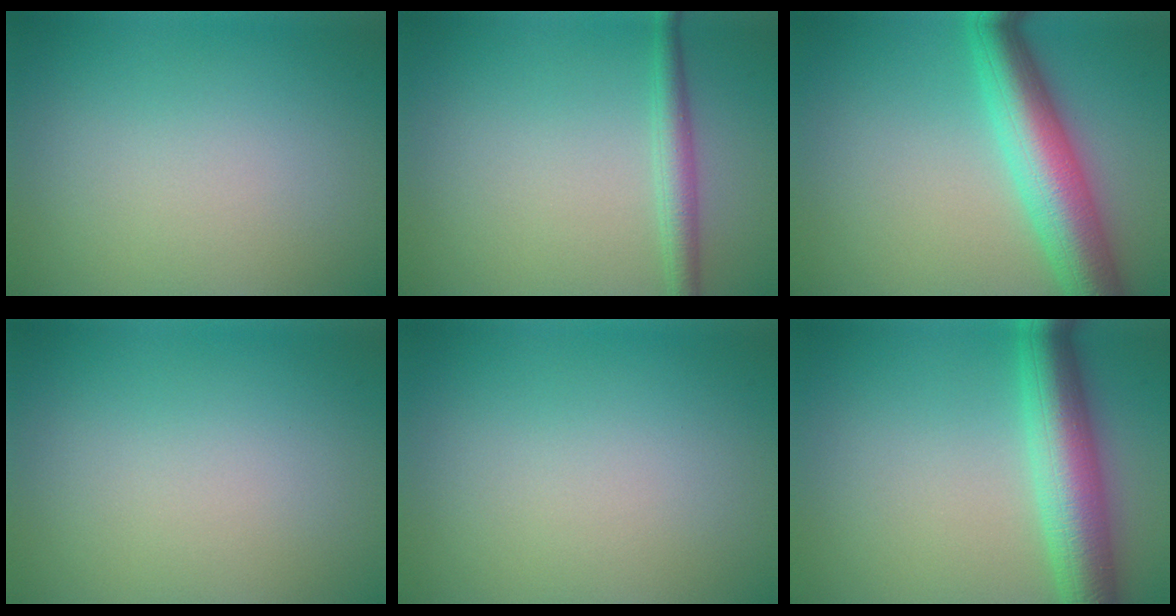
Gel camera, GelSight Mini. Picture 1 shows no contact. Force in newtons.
{"total": 2.3, "press": 2.3, "slide": 0.0}
{"total": 7.8, "press": 7.8, "slide": 0.1}
{"total": 0.0}
{"total": 0.0}
{"total": 7.0, "press": 7.0, "slide": 0.1}